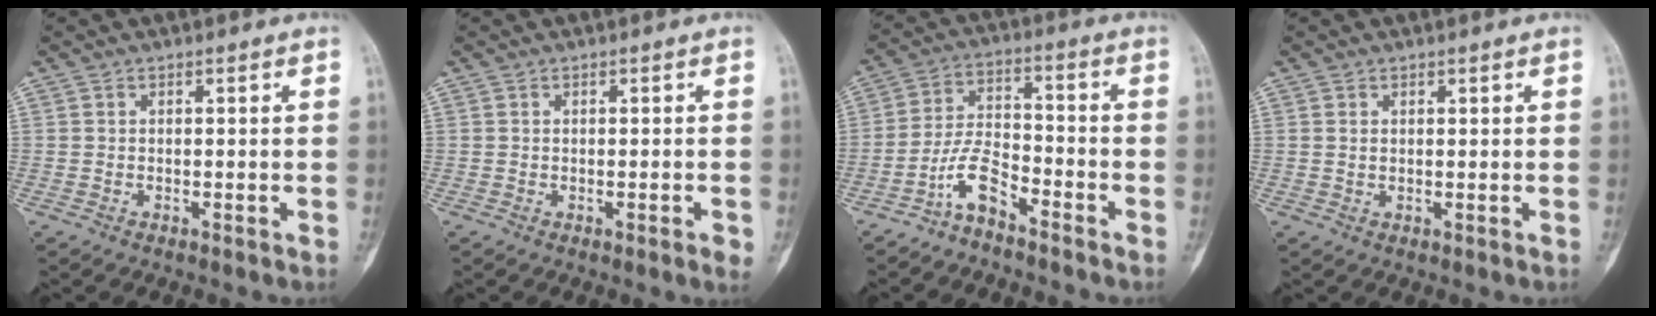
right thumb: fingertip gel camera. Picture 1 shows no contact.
{"total": 1.9, "force": [-0.7, 0.4, 1.7], "torque": [-0.024, -0.001, -0.009]}
{"total": 7.0, "force": [-5.1, 2.5, 4.1], "torque": [-0.078, 0.054, -0.107]}
{"total": 0.9, "force": [0.3, 0.6, 0.6], "torque": [-0.004, 0.003, 0.007]}